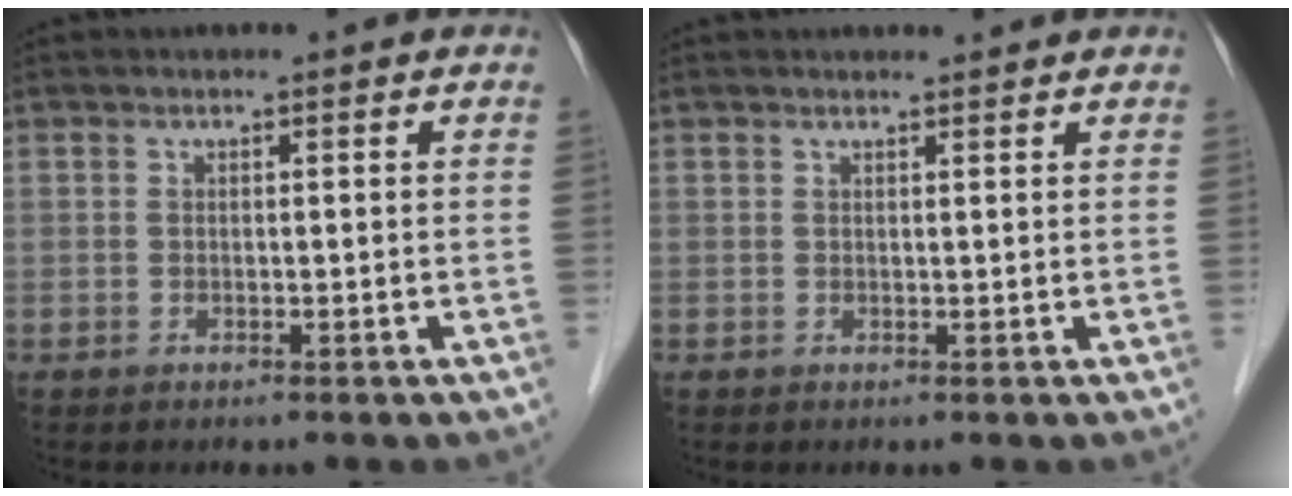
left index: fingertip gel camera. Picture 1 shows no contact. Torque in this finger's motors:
{"motor_torque": [0.16, -0.29, 0.00, -0.01]}